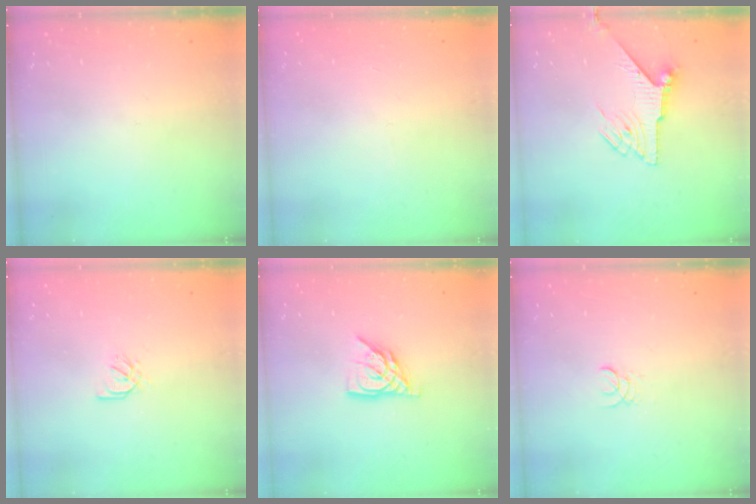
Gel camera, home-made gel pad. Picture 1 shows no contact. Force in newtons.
{"total": 1.0, "press": 0.9, "slide": 0.3}
{"total": 6.7, "press": 6.6, "slide": 0.9}
{"total": 1.6, "press": 1.5, "slide": 0.3}
{"total": 8.9, "press": 8.8, "slide": 1.3}
{"total": 1.6, "press": 1.6, "slide": 0.3}